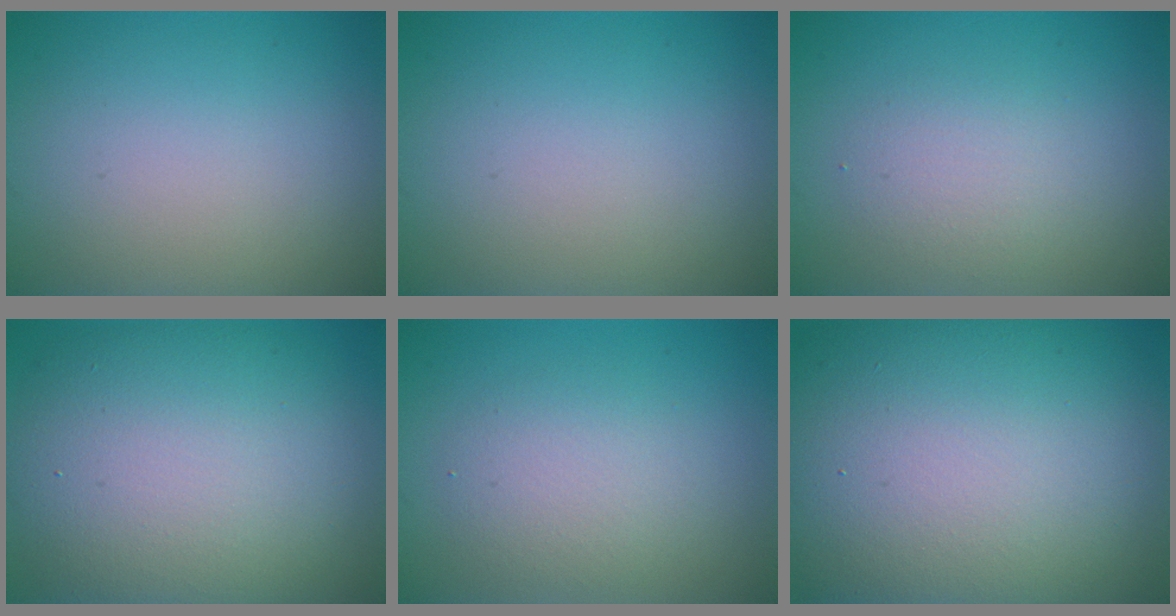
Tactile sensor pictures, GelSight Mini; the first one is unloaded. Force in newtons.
{"total": 0.0}
{"total": 2.2, "press": 2.2, "slide": 0.1}
{"total": 12.1, "press": 12.1, "slide": 0.6}
{"total": 2.9, "press": 2.9, "slide": 0.4}
{"total": 18.5, "press": 18.4, "slide": 1.2}